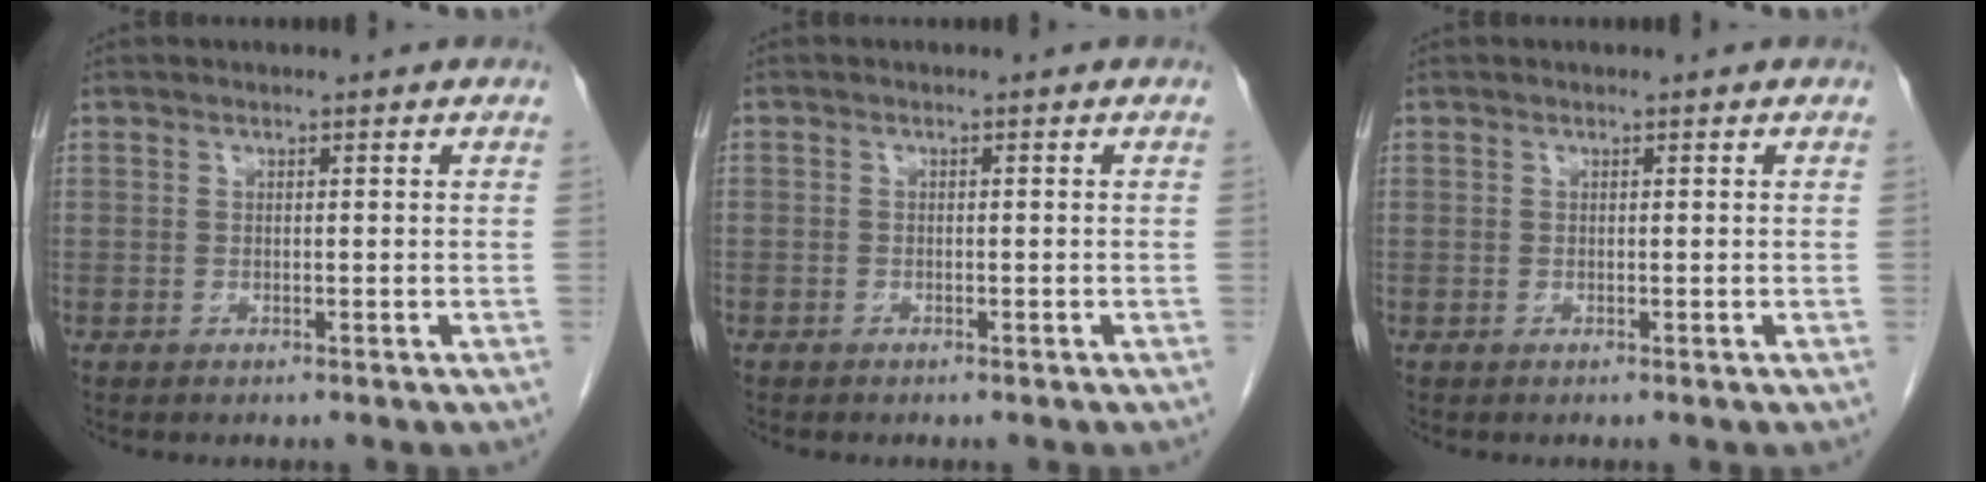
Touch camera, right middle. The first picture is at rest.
{"total": 0.5, "force": [-0.4, 0.3, 0.0], "torque": [-0.001, 0.003, -0.010]}
{"total": 0.0}